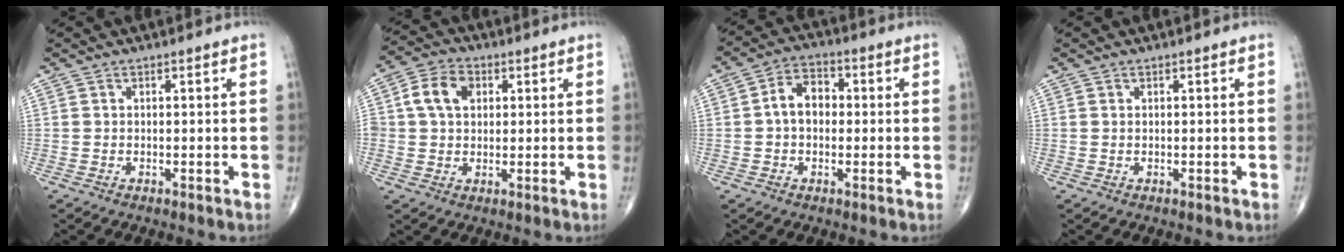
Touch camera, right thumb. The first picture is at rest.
{"total": 7.6, "force": [1.8, 5.6, 4.8], "torque": [-0.073, 0.011, 0.025]}
{"total": 6.8, "force": [0.1, 4.8, 4.7], "torque": [-0.064, 0.022, -0.009]}
{"total": 0.0}